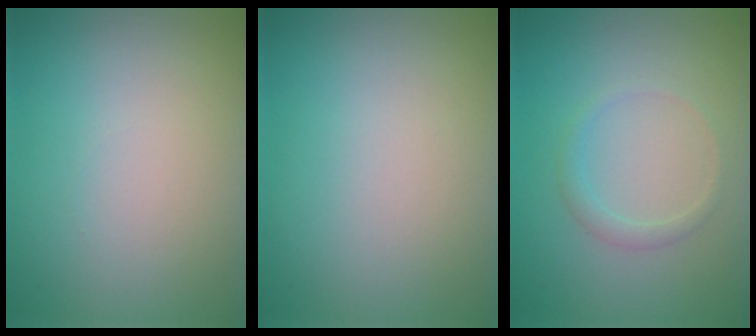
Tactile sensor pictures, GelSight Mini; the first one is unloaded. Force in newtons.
{"total": 0.0}
{"total": 1.3, "press": 1.3, "slide": 0.0}